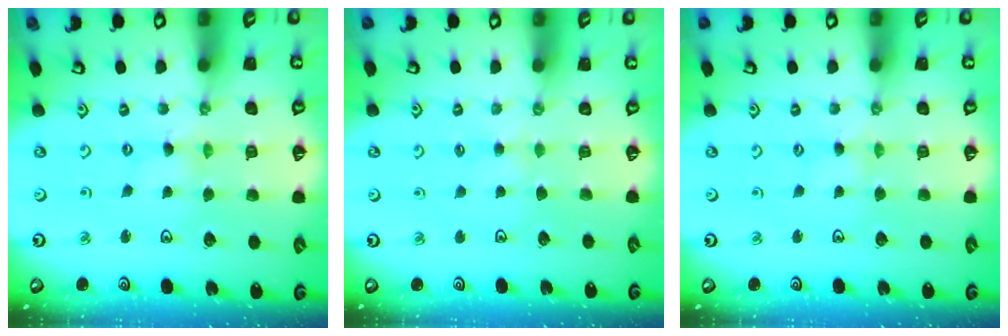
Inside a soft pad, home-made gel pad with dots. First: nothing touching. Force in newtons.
{"total": 1.9, "press": 1.9, "slide": 0.3}
{"total": 2.0, "press": 2.0, "slide": 0.3}